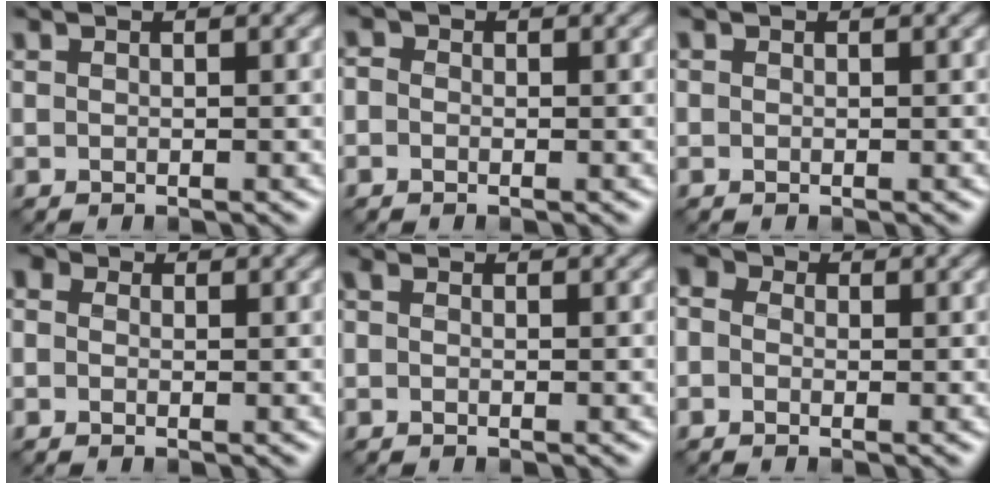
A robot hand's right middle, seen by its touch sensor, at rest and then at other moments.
{"total": 1.0, "force": [-0.2, 0.8, 0.4], "torque": [-0.011, -0.001, -0.013]}
{"total": 0.0}
{"total": 3.0, "force": [0.9, 2.4, 1.6], "torque": [-0.017, 0.015, -0.022]}
{"total": 0.7, "force": [-0.1, 0.5, 0.4], "torque": [-0.009, -0.003, -0.005]}
{"total": 3.0, "force": [0.3, 2.5, 1.6], "torque": [-0.024, 0.012, -0.027]}